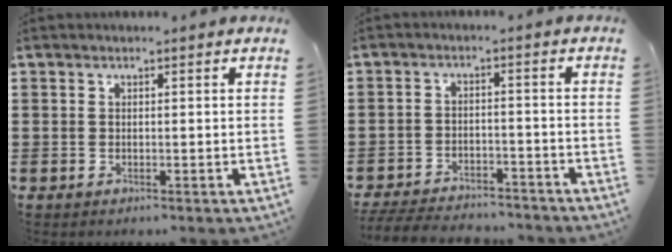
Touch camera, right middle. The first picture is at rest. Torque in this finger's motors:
{"motor_torque": [2.14, 0.00, -0.02, -0.02]}